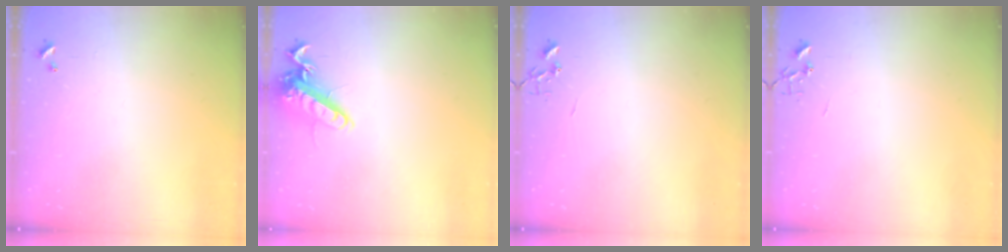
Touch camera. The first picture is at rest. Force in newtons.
{"total": 14.3, "press": 14.1, "slide": 2.1}
{"total": 0.0}
{"total": 0.0}